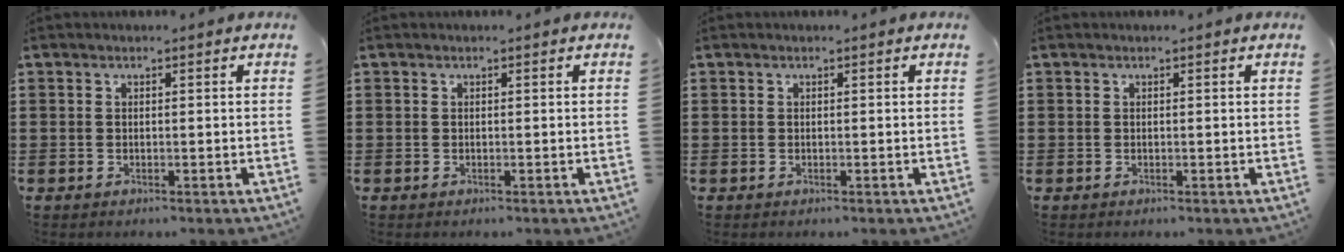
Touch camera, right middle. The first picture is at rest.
{"total": 0.0}
{"total": 0.0}
{"total": 0.0}